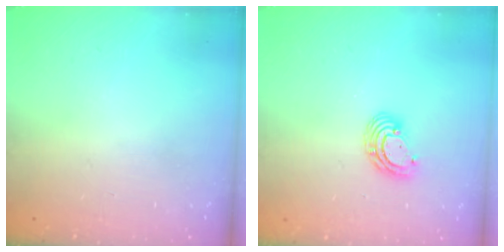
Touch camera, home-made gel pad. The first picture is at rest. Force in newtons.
{"total": 5.8, "press": 5.8, "slide": 0.4}